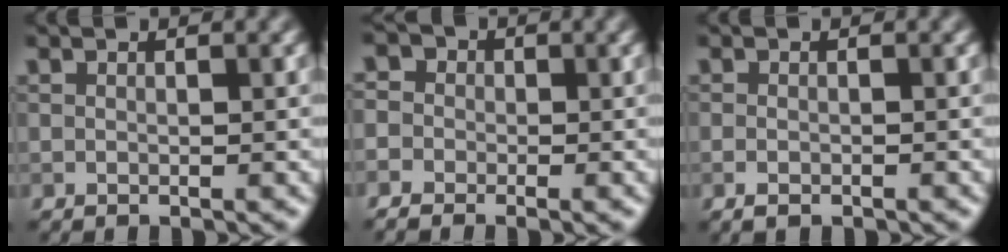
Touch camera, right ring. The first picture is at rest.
{"total": 3.6, "force": [-1.7, 2.7, 1.6], "torque": [-0.017, 0.015, -0.037]}
{"total": 1.1, "force": [-0.6, 0.6, 0.7], "torque": [-0.015, 0.000, -0.012]}